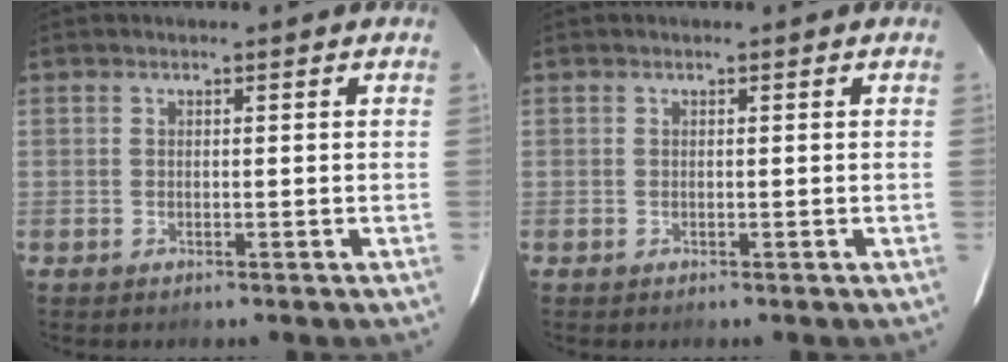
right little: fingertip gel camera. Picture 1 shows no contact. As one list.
[{"total": 0.0}]